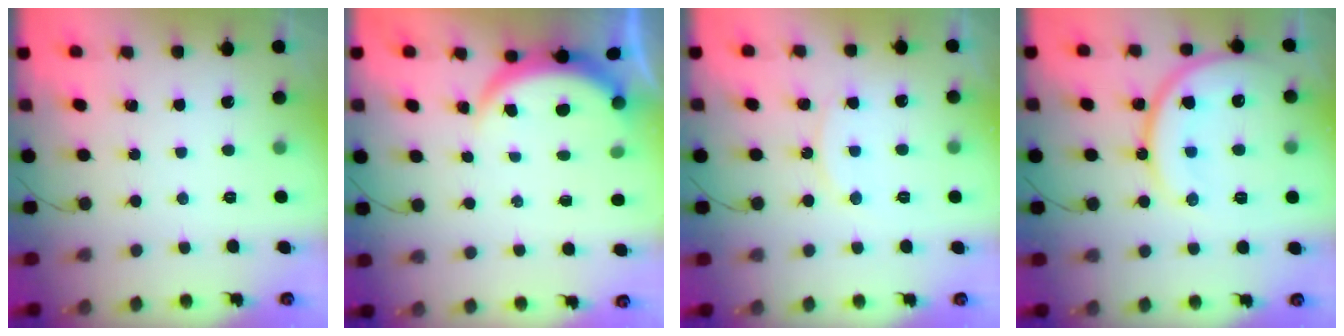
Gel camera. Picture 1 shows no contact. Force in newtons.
{"total": 3.7, "press": 3.7, "slide": 0.2}
{"total": 8.8, "press": 8.8, "slide": 0.6}
{"total": 18.0, "press": 18.0, "slide": 1.4}